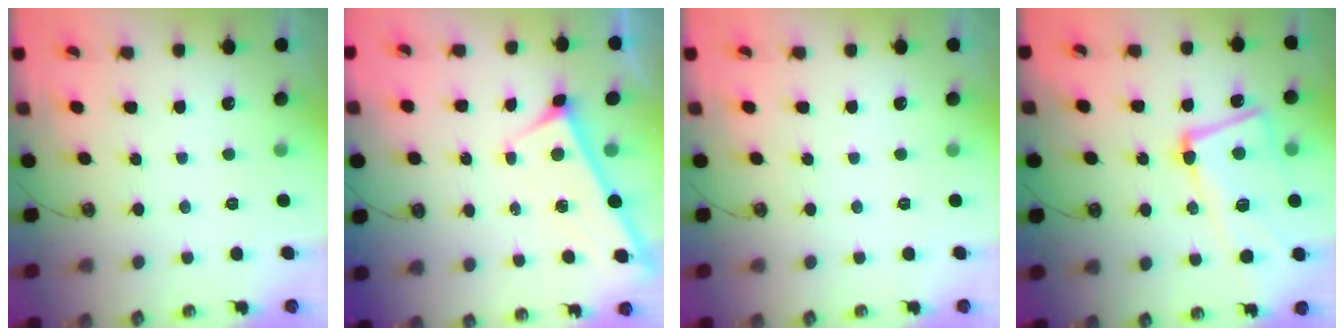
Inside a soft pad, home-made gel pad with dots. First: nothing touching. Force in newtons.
{"total": 3.1, "press": 3.0, "slide": 0.3}
{"total": 0.0}
{"total": 11.5, "press": 11.2, "slide": 2.5}